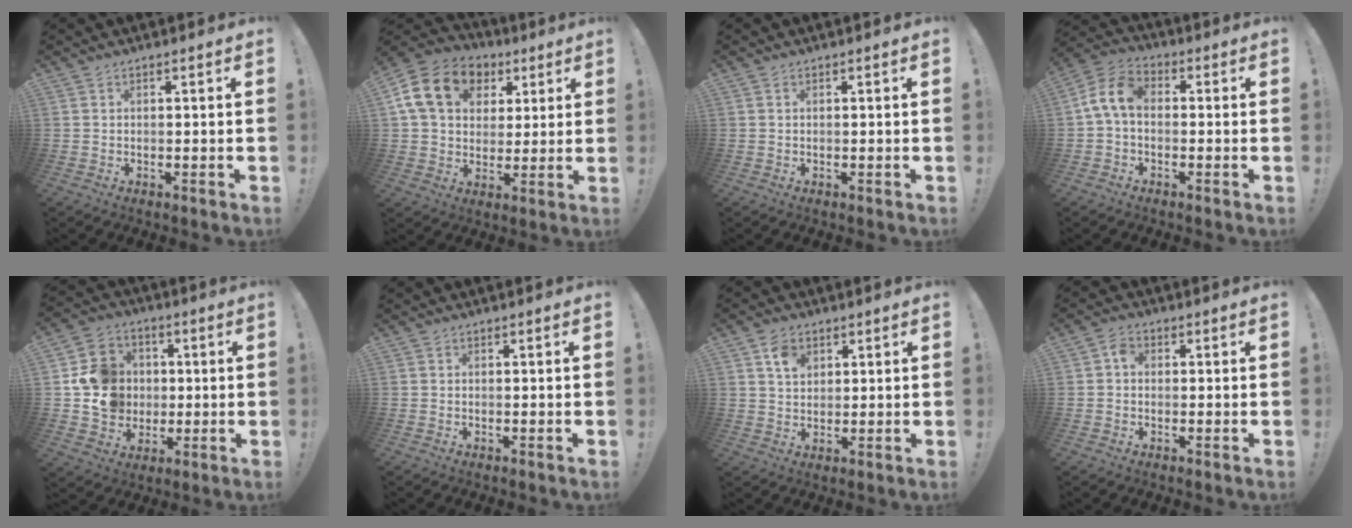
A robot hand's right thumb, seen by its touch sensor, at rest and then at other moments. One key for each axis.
{"total": 18.3, "fx": 6.4, "fy": 13.9, "fz": 10.1, "tx": -0.155, "ty": -0.007, "tz": 0.131}
{"total": 0.0}
{"total": 9.2, "fx": 0.1, "fy": 5.5, "fz": 7.3, "tx": -0.149, "ty": 0.015, "tz": 0.008}
{"total": 13.1, "fx": 0.6, "fy": 12.3, "fz": 4.5, "tx": -0.049, "ty": 0.011, "tz": 0.023}
{"total": 0.0}
{"total": 5.8, "fx": 3.0, "fy": 4.1, "fz": 2.8, "tx": -0.037, "ty": -0.008, "tz": 0.052}
{"total": 2.6, "fx": -0.4, "fy": 2.0, "fz": 1.7, "tx": -0.027, "ty": 0.009, "tz": -0.010}